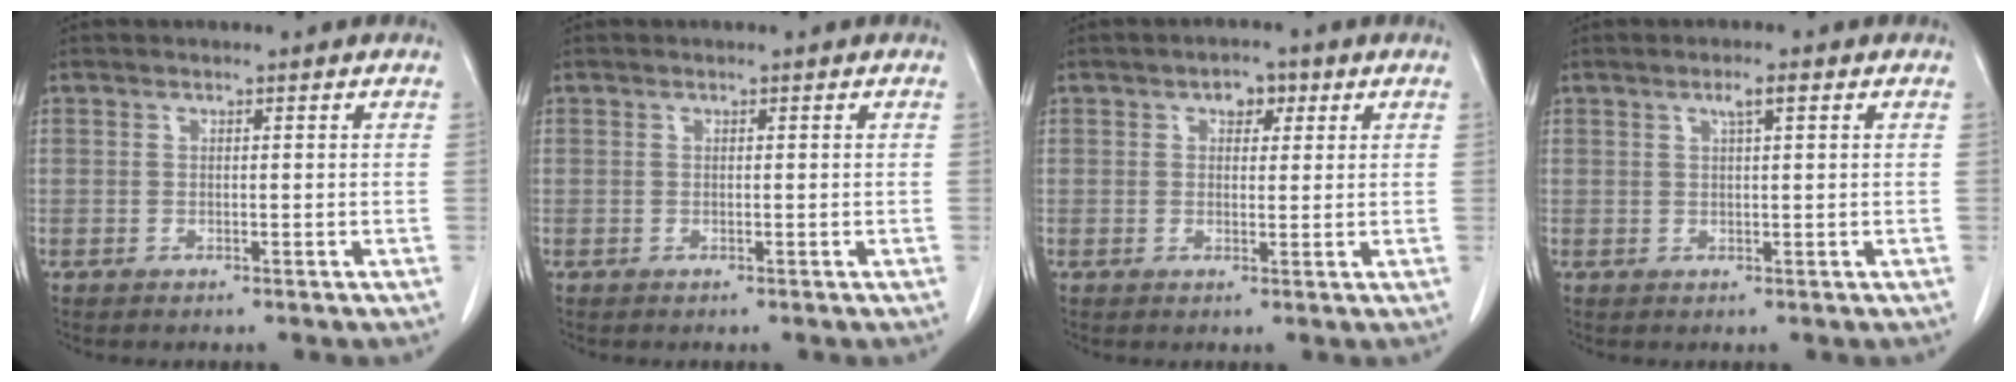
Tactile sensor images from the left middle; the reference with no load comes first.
{"total": 0.0}
{"total": 2.8, "force": [1.3, 1.8, 1.7], "torque": [-0.021, 0.010, 0.017]}
{"total": 1.9, "force": [0.9, 0.1, 1.6], "torque": [-0.031, 0.003, 0.016]}